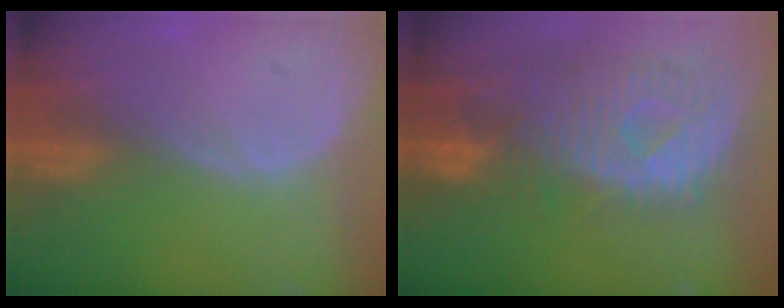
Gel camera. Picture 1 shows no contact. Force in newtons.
{"total": 11.0, "press": 9.7, "slide": 5.2}